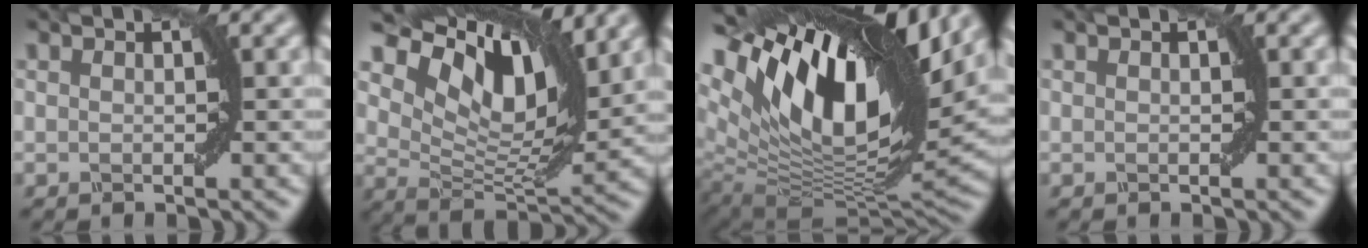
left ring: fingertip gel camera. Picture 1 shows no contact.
{"total": 9.7, "force": [5.2, 4.7, 6.8], "torque": [-0.126, 0.006, 0.100]}
{"total": 16.9, "force": [7.1, 7.6, 13.4], "torque": [-0.247, 0.030, 0.119]}
{"total": 0.0}